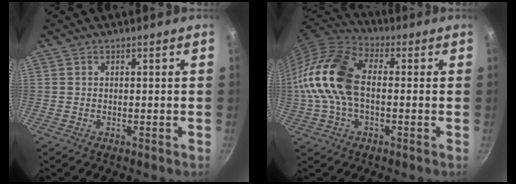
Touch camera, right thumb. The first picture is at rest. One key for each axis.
{"total": 15.9, "fx": -0.2, "fy": 9.9, "fz": 12.4, "tx": -0.233, "ty": 0.035, "tz": -0.022}